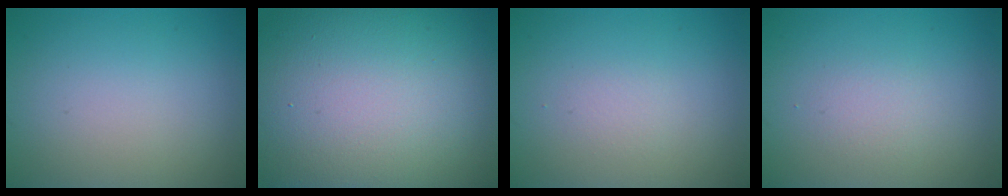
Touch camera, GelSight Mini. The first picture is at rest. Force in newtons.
{"total": 21.2, "press": 21.2, "slide": 1.4}
{"total": 0.7, "press": 0.7, "slide": 0.0}
{"total": 1.3, "press": 1.3, "slide": 0.1}